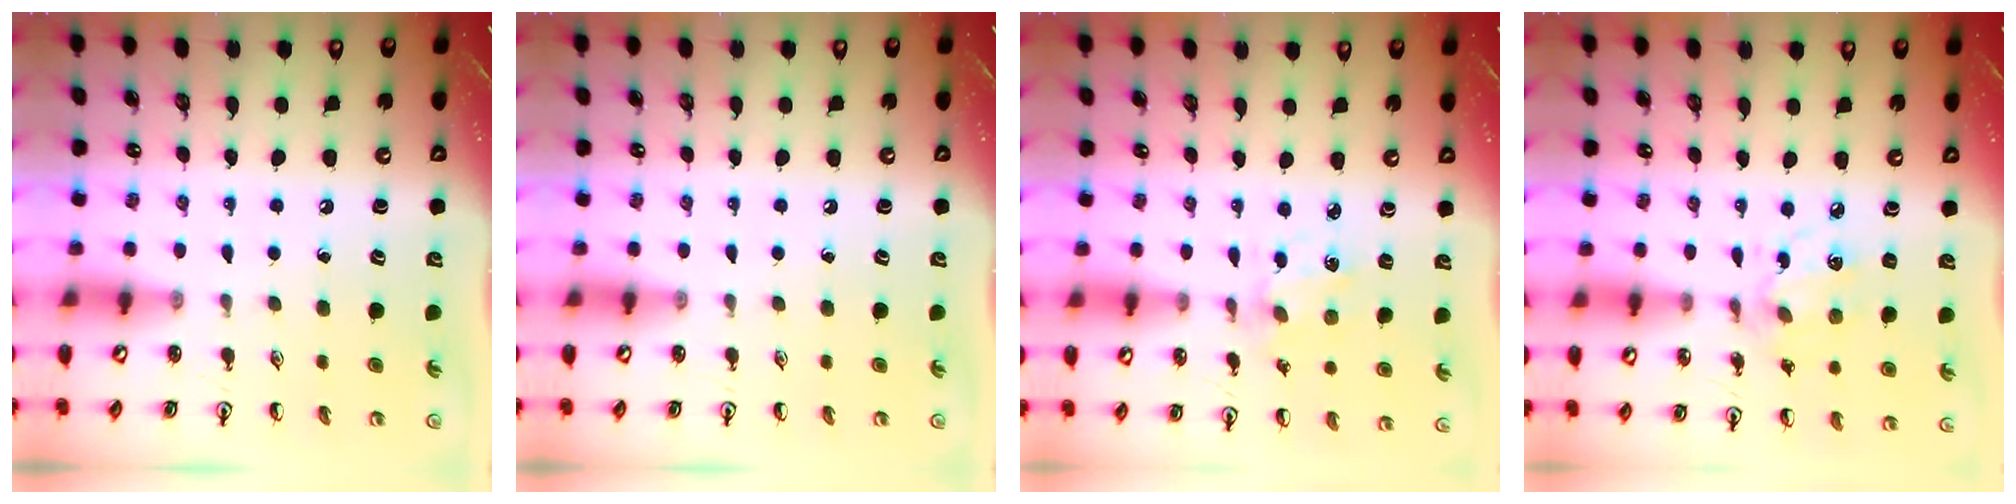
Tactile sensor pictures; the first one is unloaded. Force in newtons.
{"total": 0.0}
{"total": 1.4, "press": 1.4, "slide": 0.3}
{"total": 6.1, "press": 6.1, "slide": 0.4}